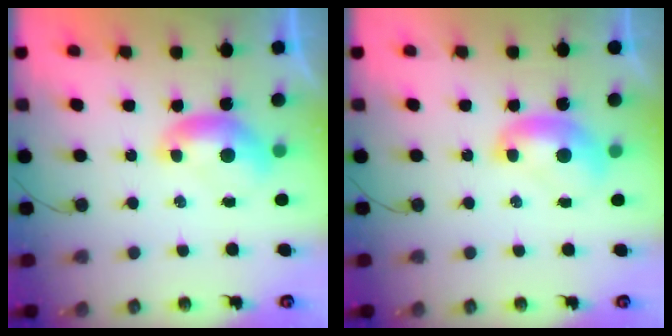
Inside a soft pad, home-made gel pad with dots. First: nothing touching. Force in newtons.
{"total": 1.6, "press": 1.6, "slide": 0.2}